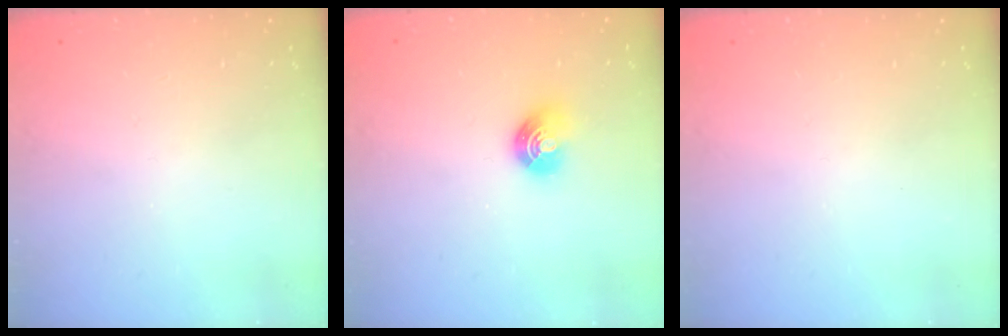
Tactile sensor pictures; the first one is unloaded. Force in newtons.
{"total": 8.1, "press": 8.0, "slide": 1.1}
{"total": 0.0}